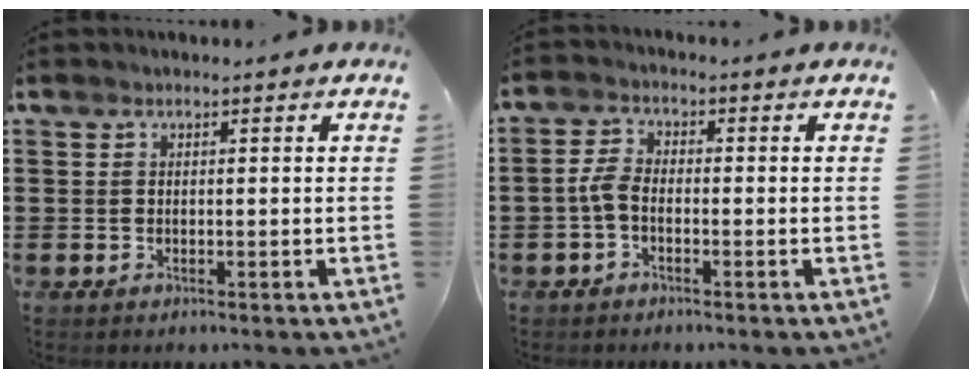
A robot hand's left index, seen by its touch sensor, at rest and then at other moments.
{"total": 3.0, "force": [-1.2, 1.5, 2.3], "torque": [-0.064, 0.001, -0.028]}